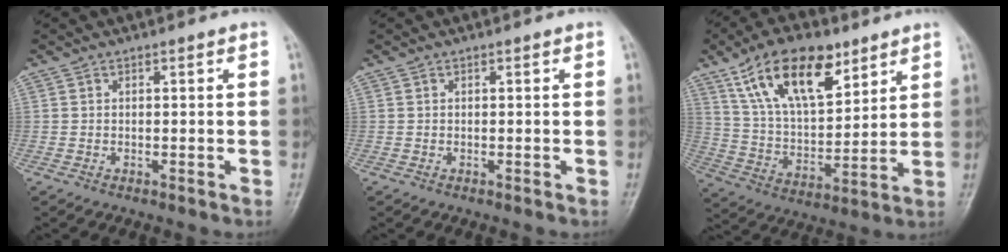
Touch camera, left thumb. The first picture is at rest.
{"total": 0.0}
{"total": 17.8, "force": [10.3, 8.4, 11.9], "torque": [-0.168, -0.039, 0.189]}